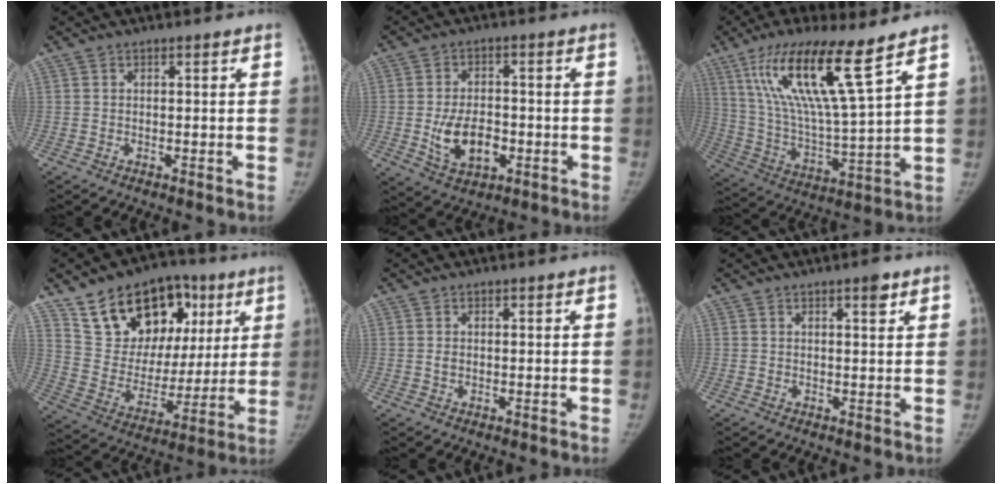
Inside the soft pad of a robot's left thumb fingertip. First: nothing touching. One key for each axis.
{"total": 9.3, "fx": -2.2, "fy": 5.9, "fz": 6.9, "tx": -0.103, "ty": 0.006, "tz": -0.029}
{"total": 19.3, "fx": 10.9, "fy": 2.1, "fz": 15.7, "tx": -0.286, "ty": -0.051, "tz": 0.205}
{"total": 22.7, "fx": 11.2, "fy": 14.8, "fz": 13.2, "tx": -0.157, "ty": -0.014, "tz": 0.192}
{"total": 0.9, "fx": 0.1, "fy": 0.7, "fz": 0.5, "tx": -0.008, "ty": 0.000, "tz": 0.003}
{"total": 2.4, "fx": 1.4, "fy": 0.7, "fz": 1.7, "tx": -0.019, "ty": -0.006, "tz": 0.019}